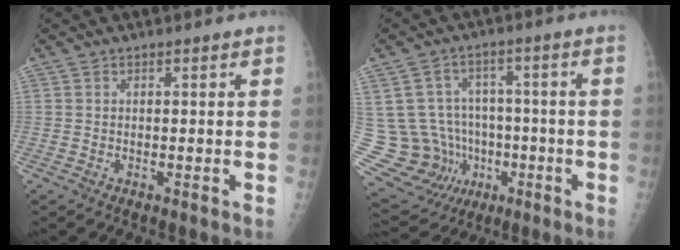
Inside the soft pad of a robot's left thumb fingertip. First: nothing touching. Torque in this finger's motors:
{"motor_torque": [-0.18, -0.16, -0.86, -0.13, -0.19]}